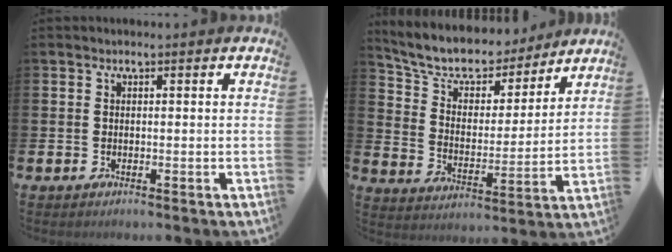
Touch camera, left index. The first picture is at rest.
{"total": 8.5, "force": [7.7, 3.1, 2.0], "torque": [-0.074, -0.057, 0.134]}